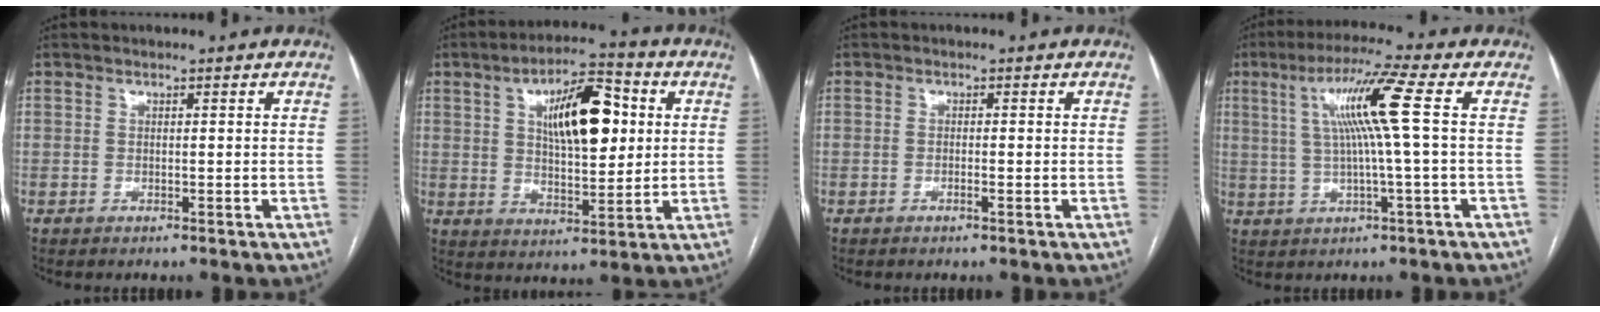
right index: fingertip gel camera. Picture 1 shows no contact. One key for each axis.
{"total": 13.3, "fx": 3.5, "fy": 4.6, "fz": 11.9, "tx": -0.193, "ty": 0.018, "tz": 0.056}
{"total": 0.7, "fx": -0.4, "fy": 0.0, "fz": 0.6, "tx": -0.013, "ty": 0.000, "tz": -0.006}
{"total": 9.6, "fx": 1.8, "fy": -1.4, "fz": 9.4, "tx": -0.170, "ty": 0.015, "tz": 0.036}